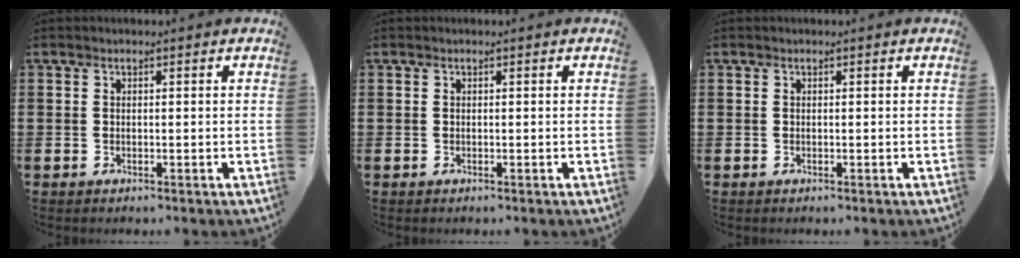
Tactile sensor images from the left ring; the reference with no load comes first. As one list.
[{"total": 0.0}, {"total": 0.0}]